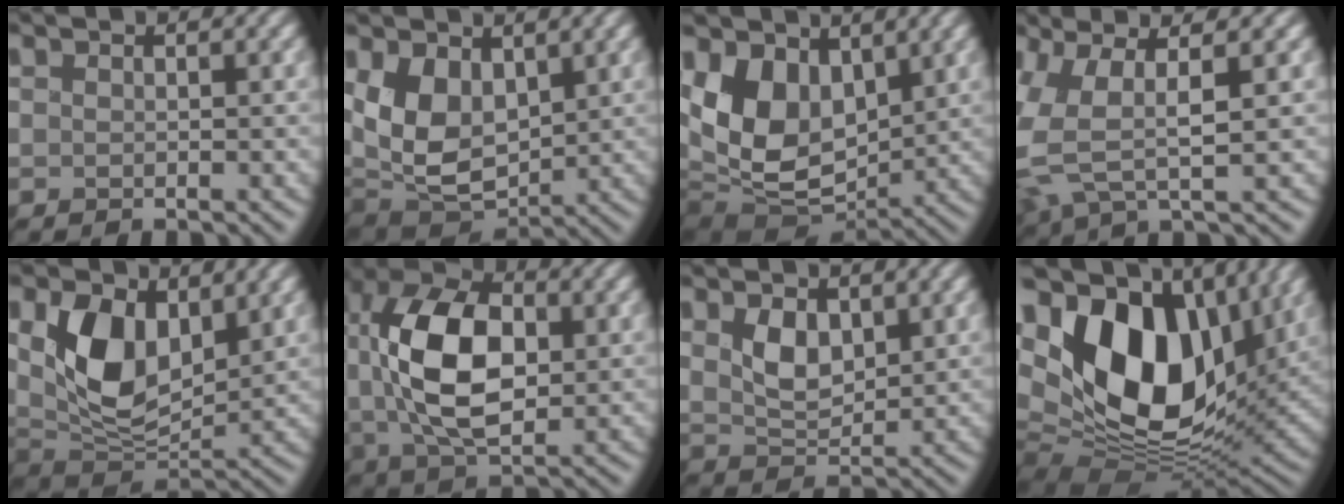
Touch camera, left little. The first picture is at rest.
{"total": 7.2, "force": [1.4, 4.8, 5.1], "torque": [-0.111, -0.014, 0.019]}
{"total": 10.4, "force": [1.6, 7.2, 7.3], "torque": [-0.153, -0.013, 0.023]}
{"total": 6.6, "force": [0.5, 2.8, 6.0], "torque": [-0.155, 0.006, 0.008]}
{"total": 8.3, "force": [2.1, 5.1, 6.2], "torque": [-0.120, -0.017, 0.032]}
{"total": 10.7, "force": [0.6, 6.3, 8.6], "torque": [-0.173, 0.004, 0.005]}
{"total": 3.0, "force": [1.0, 1.8, 2.2], "torque": [-0.048, -0.007, 0.020]}
{"total": 18.1, "force": [4.7, 11.5, 13.1], "torque": [-0.248, 0.006, 0.077]}